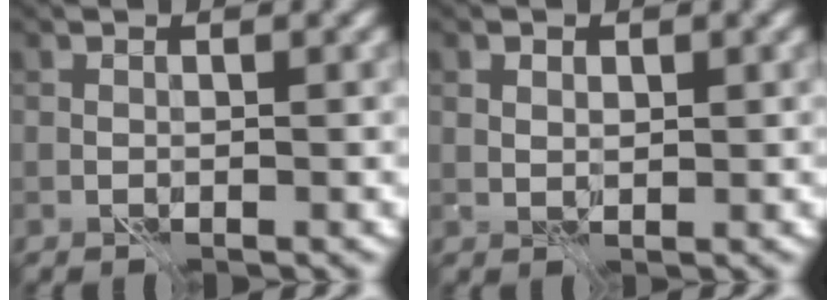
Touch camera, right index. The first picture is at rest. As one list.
[{"total": 1.2, "force": [0.6, 0.8, 0.6], "torque": [-0.011, -0.001, 0.011]}]